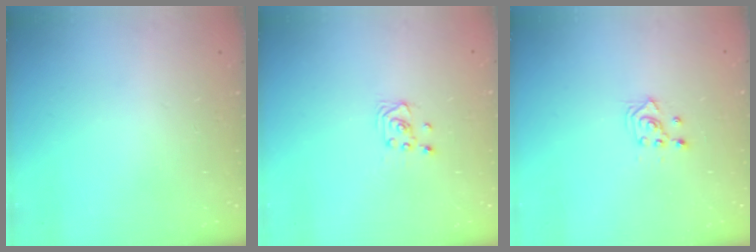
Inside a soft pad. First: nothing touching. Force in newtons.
{"total": 2.6, "press": 2.6, "slide": 0.3}
{"total": 2.4, "press": 2.2, "slide": 0.8}